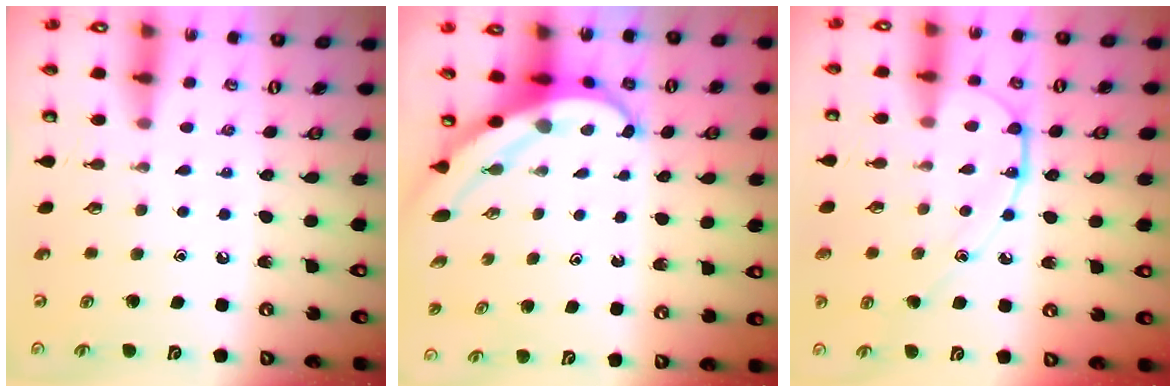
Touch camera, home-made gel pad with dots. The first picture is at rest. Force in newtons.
{"total": 5.8, "press": 5.8, "slide": 0.8}
{"total": 10.6, "press": 10.6, "slide": 0.2}